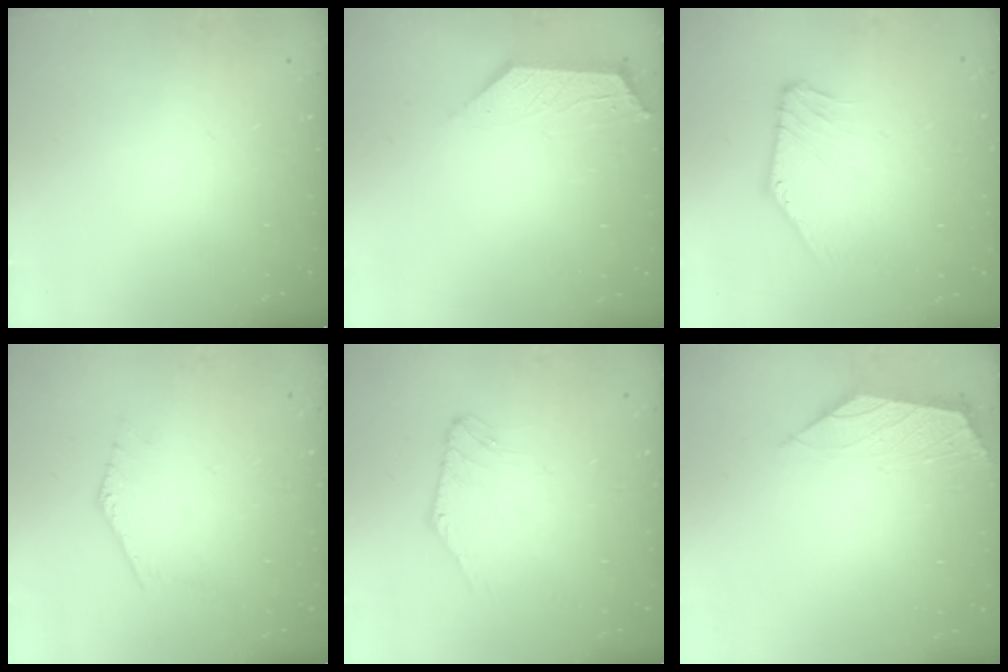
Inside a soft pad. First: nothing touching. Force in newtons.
{"total": 3.0, "press": 2.9, "slide": 0.5}
{"total": 3.6, "press": 3.6, "slide": 0.2}
{"total": 0.5, "press": 0.4, "slide": 0.3}
{"total": 0.0}
{"total": 1.6, "press": 1.5, "slide": 0.5}